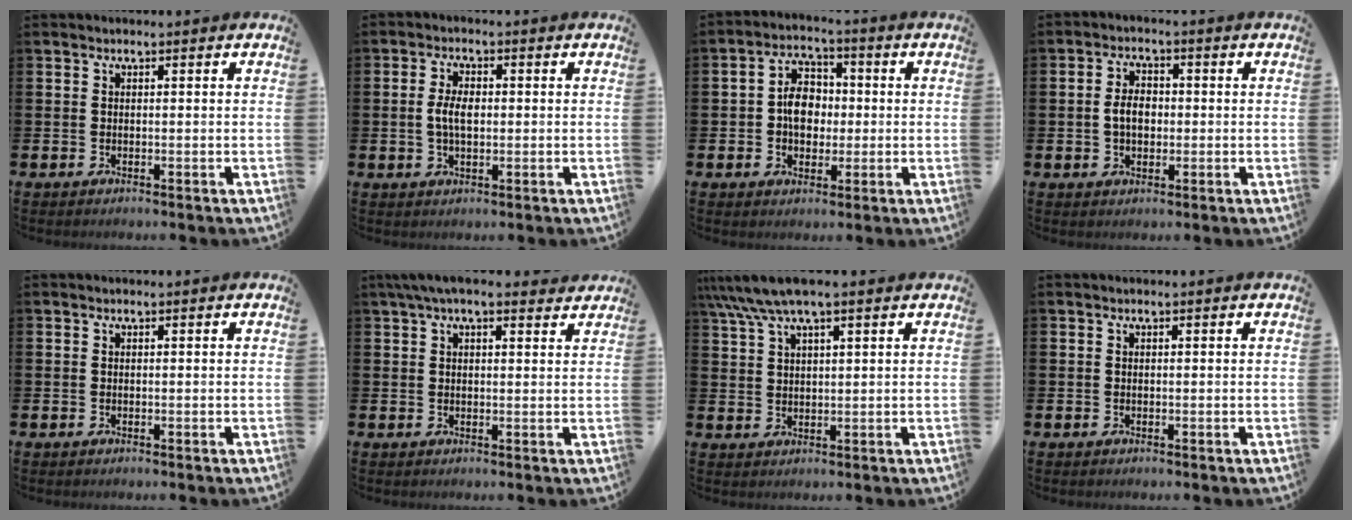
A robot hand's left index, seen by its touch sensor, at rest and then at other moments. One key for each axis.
{"total": 3.8, "fx": 0.1, "fy": 2.0, "fz": 3.2, "tx": -0.054, "ty": 0.005, "tz": -0.001}
{"total": 5.9, "fx": 0.2, "fy": 4.4, "fz": 3.9, "tx": -0.068, "ty": 0.011, "tz": -0.004}
{"total": 3.8, "fx": -0.1, "fy": 2.6, "fz": 2.8, "tx": -0.032, "ty": 0.001, "tz": -0.010}
{"total": 0.0}
{"total": 4.5, "fx": 3.6, "fy": 1.3, "fz": 2.3, "tx": -0.048, "ty": -0.005, "tz": 0.065}
{"total": 6.0, "fx": 4.6, "fy": 1.1, "fz": 3.7, "tx": -0.082, "ty": -0.004, "tz": 0.083}
{"total": 0.0}